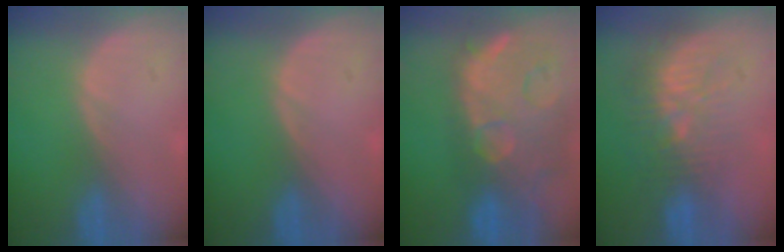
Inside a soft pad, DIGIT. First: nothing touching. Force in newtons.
{"total": 0.0}
{"total": 15.0, "press": 11.9, "slide": 9.0}
{"total": 9.8, "press": 8.8, "slide": 4.3}